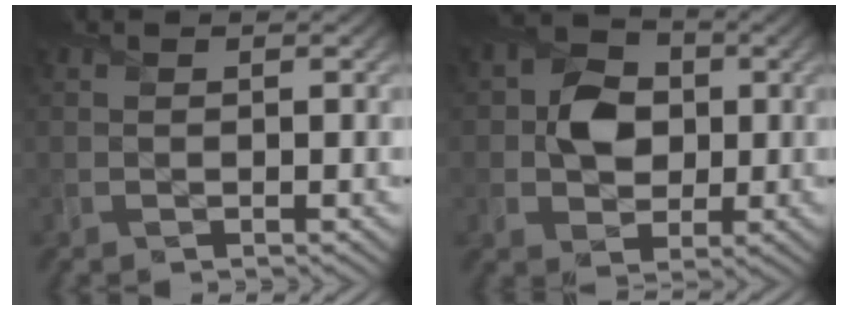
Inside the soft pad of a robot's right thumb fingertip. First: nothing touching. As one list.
[{"total": 6.1, "force": [0.3, 5.2, 3.2], "torque": [-0.061, 0.009, -0.009]}]